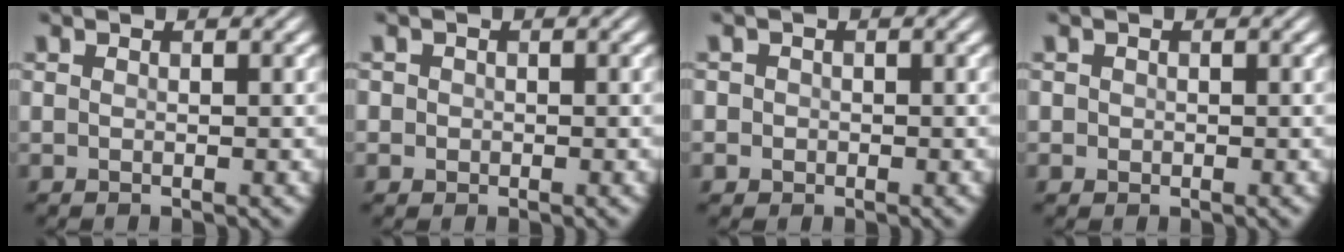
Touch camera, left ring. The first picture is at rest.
{"total": 1.1, "force": [0.0, 1.1, 0.2], "torque": [0.006, -0.002, -0.002]}
{"total": 1.5, "force": [-0.1, 1.5, 0.3], "torque": [0.011, 0.002, -0.007]}
{"total": 0.8, "force": [0.0, 0.8, 0.1], "torque": [0.002, -0.002, -0.003]}